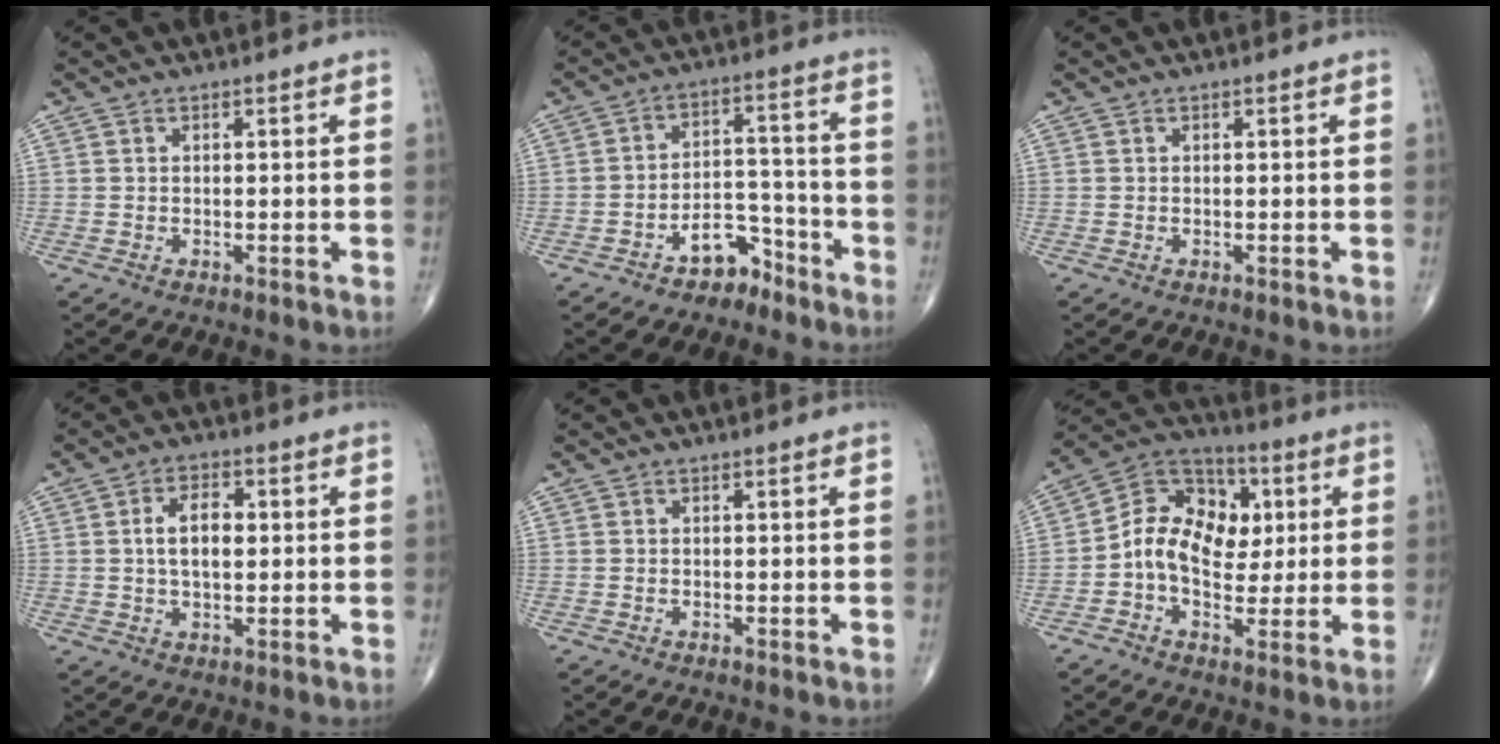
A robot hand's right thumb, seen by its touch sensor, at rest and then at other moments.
{"total": 7.0, "force": [-5.0, 4.1, 2.8], "torque": [-0.016, 0.065, -0.084]}
{"total": 0.0}
{"total": 6.5, "force": [0.7, 3.6, 5.3], "torque": [-0.085, 0.009, 0.008]}
{"total": 0.0}
{"total": 14.3, "force": [0.7, 10.5, 9.7], "torque": [-0.122, 0.023, 0.003]}